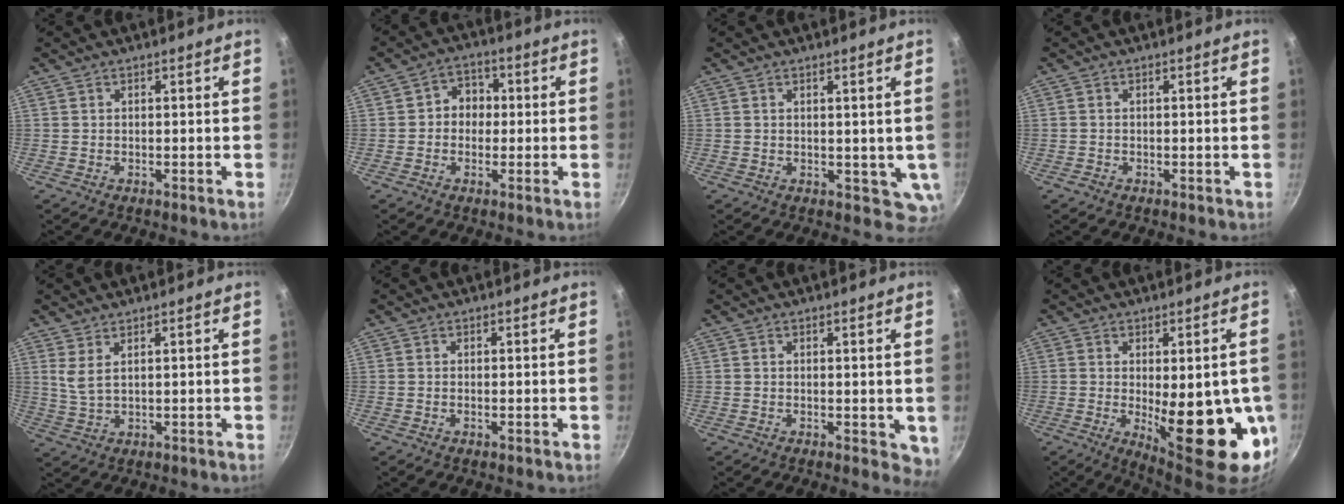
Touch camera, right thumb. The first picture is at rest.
{"total": 5.5, "force": [-0.1, 4.8, 2.8], "torque": [-0.006, 0.013, -0.011]}
{"total": 4.5, "force": [1.5, 2.9, 3.1], "torque": [-0.031, -0.015, 0.026]}
{"total": 0.9, "force": [-0.5, 0.7, 0.2], "torque": [-0.002, 0.004, -0.007]}
{"total": 3.5, "force": [1.7, 1.3, 2.8], "torque": [-0.056, -0.017, 0.038]}
{"total": 0.7, "force": [-0.2, 0.3, 0.6], "torque": [-0.012, 0.001, -0.004]}
{"total": 3.8, "force": [0.1, 2.0, 3.2], "torque": [-0.034, -0.007, 0.003]}
{"total": 19.1, "force": [-3.3, 7.0, 17.5], "torque": [-0.203, -0.022, -0.026]}